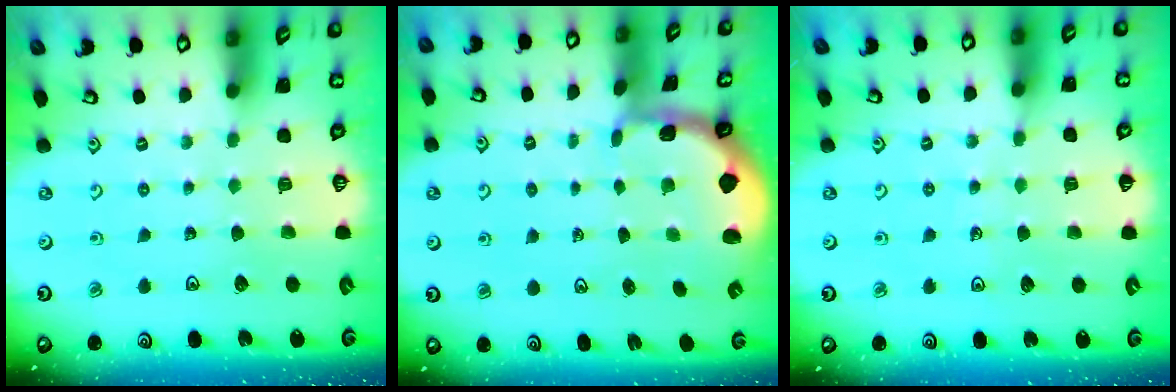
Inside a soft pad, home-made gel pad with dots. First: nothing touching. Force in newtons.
{"total": 0.8, "press": 0.8, "slide": 0.2}
{"total": 4.4, "press": 4.4, "slide": 0.6}